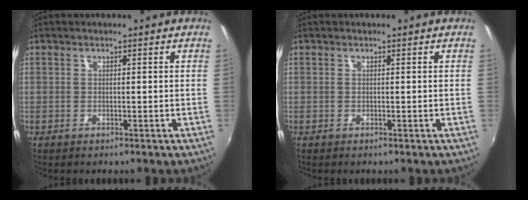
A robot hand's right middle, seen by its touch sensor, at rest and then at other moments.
{"total": 0.0}